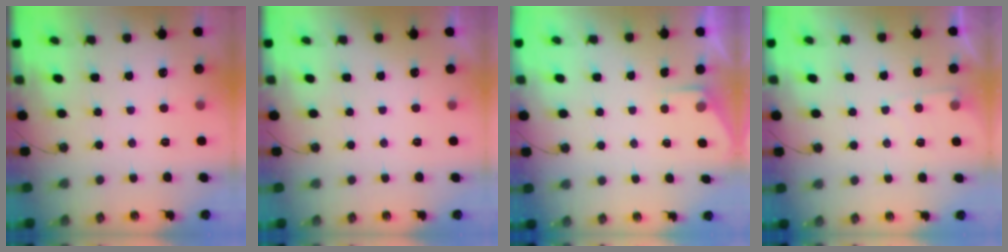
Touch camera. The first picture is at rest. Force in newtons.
{"total": 0.0}
{"total": 2.4, "press": 2.4, "slide": 0.4}
{"total": 3.7, "press": 3.6, "slide": 0.4}